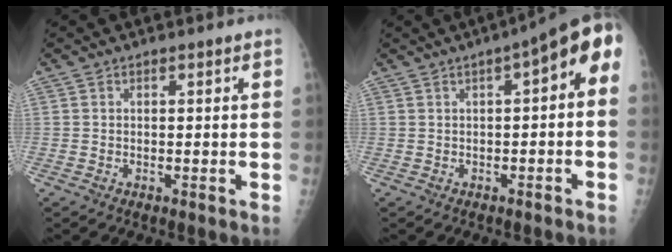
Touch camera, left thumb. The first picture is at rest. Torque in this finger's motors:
{"motor_torque": [0.75, 1.73, 1.19, -0.36, 0.05]}